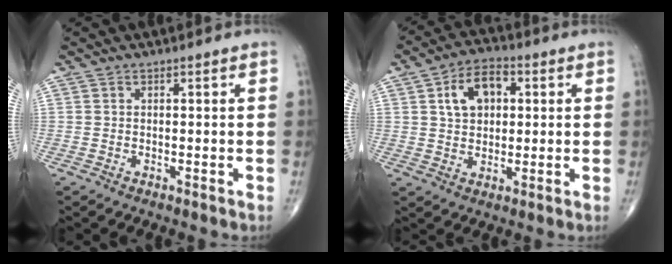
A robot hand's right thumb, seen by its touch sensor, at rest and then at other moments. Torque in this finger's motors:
{"motor_torque": [-0.09, 0.15, 0.28, 0.13, 0.17]}